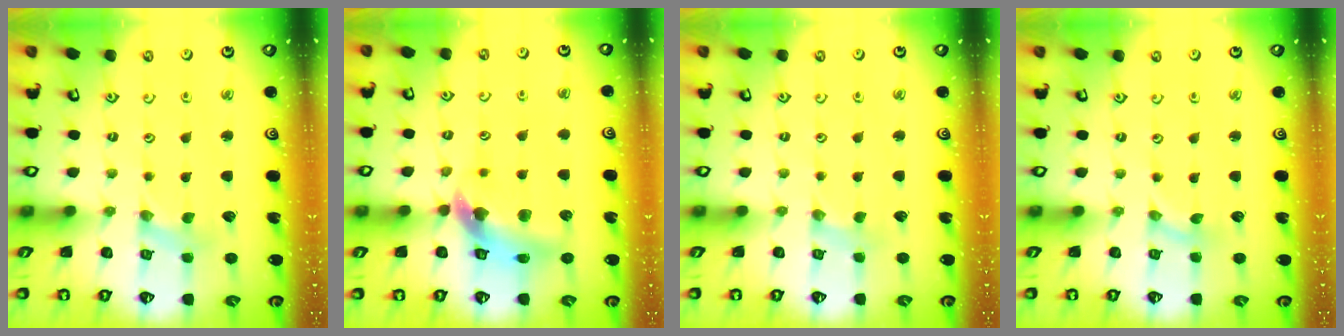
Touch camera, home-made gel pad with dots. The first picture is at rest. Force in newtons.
{"total": 12.2, "press": 12.0, "slide": 1.8}
{"total": 1.0, "press": 1.0, "slide": 0.2}
{"total": 0.0}